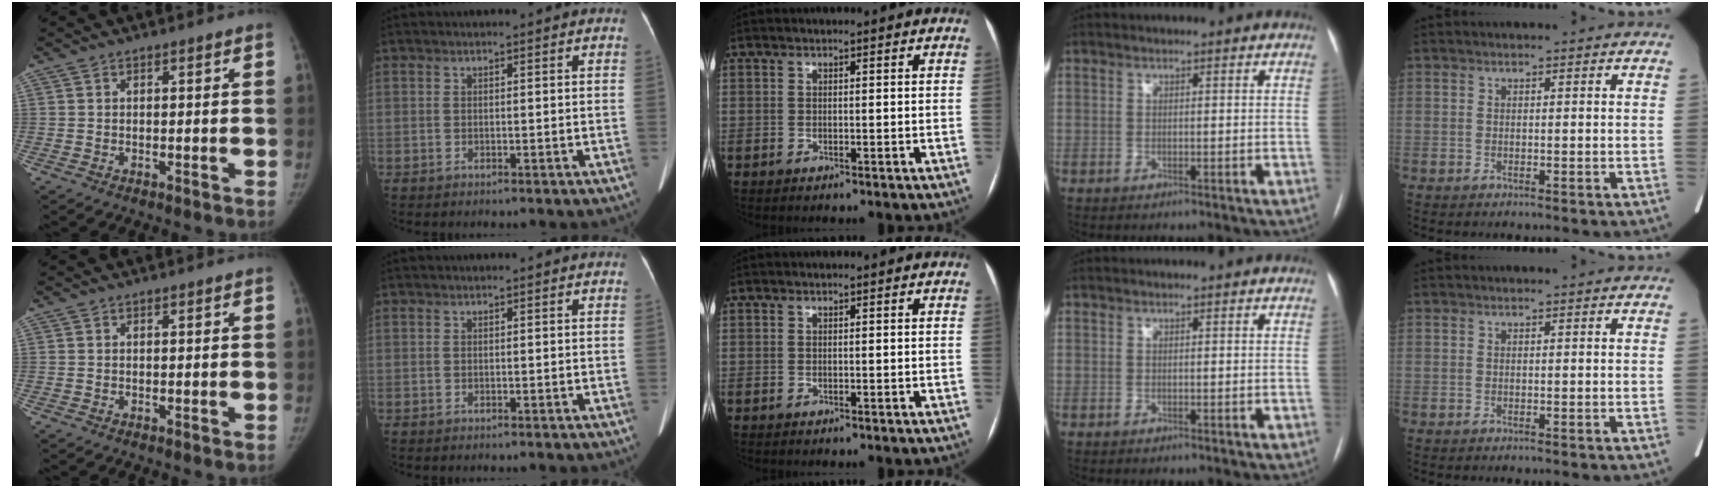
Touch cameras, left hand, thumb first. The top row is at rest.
{}